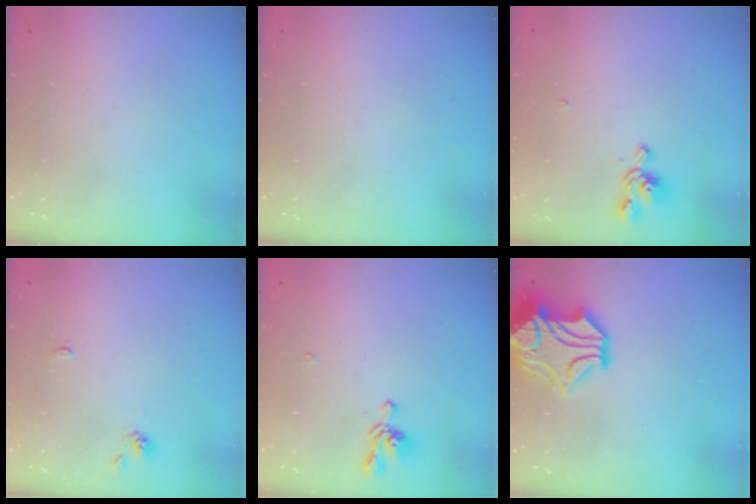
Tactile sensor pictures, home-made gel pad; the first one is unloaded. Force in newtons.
{"total": 0.0}
{"total": 1.2, "press": 0.1, "slide": 1.2}
{"total": 1.1, "press": 1.1, "slide": 0.4}
{"total": 1.6, "press": 1.3, "slide": 0.9}
{"total": 6.3, "press": 6.0, "slide": 1.9}